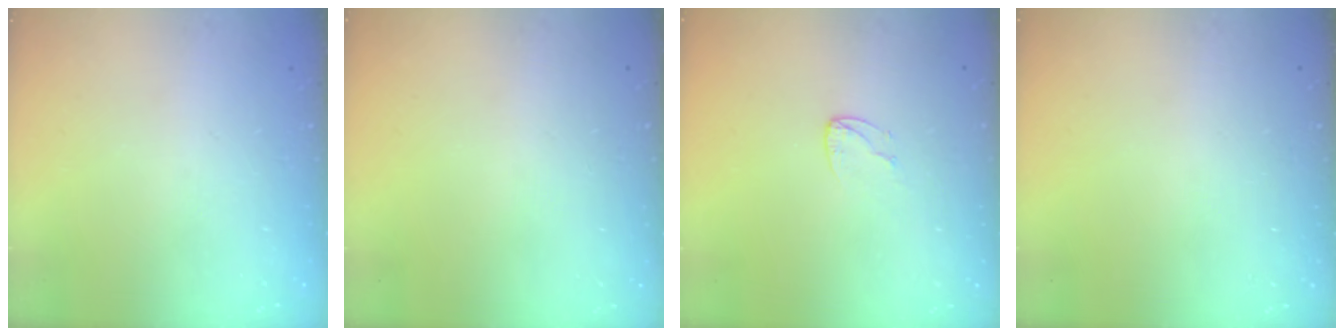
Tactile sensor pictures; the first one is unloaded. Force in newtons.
{"total": 0.0}
{"total": 4.0, "press": 4.0, "slide": 0.4}
{"total": 0.0}